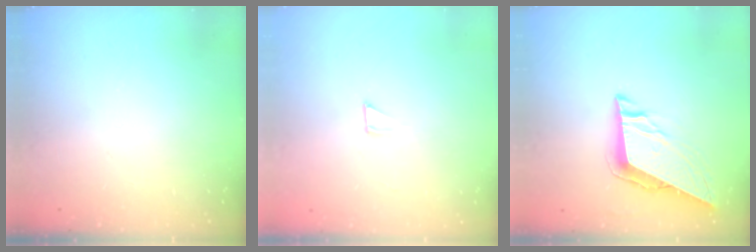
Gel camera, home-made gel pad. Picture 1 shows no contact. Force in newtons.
{"total": 1.9, "press": 1.9, "slide": 0.1}
{"total": 8.6, "press": 8.5, "slide": 1.3}